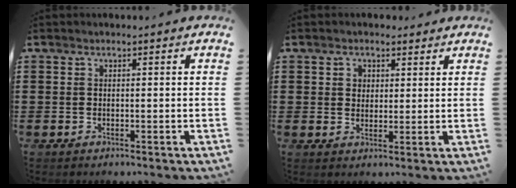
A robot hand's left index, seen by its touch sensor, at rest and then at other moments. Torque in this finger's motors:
{"motor_torque": [0.99, -0.96, 0.22, 0.05]}